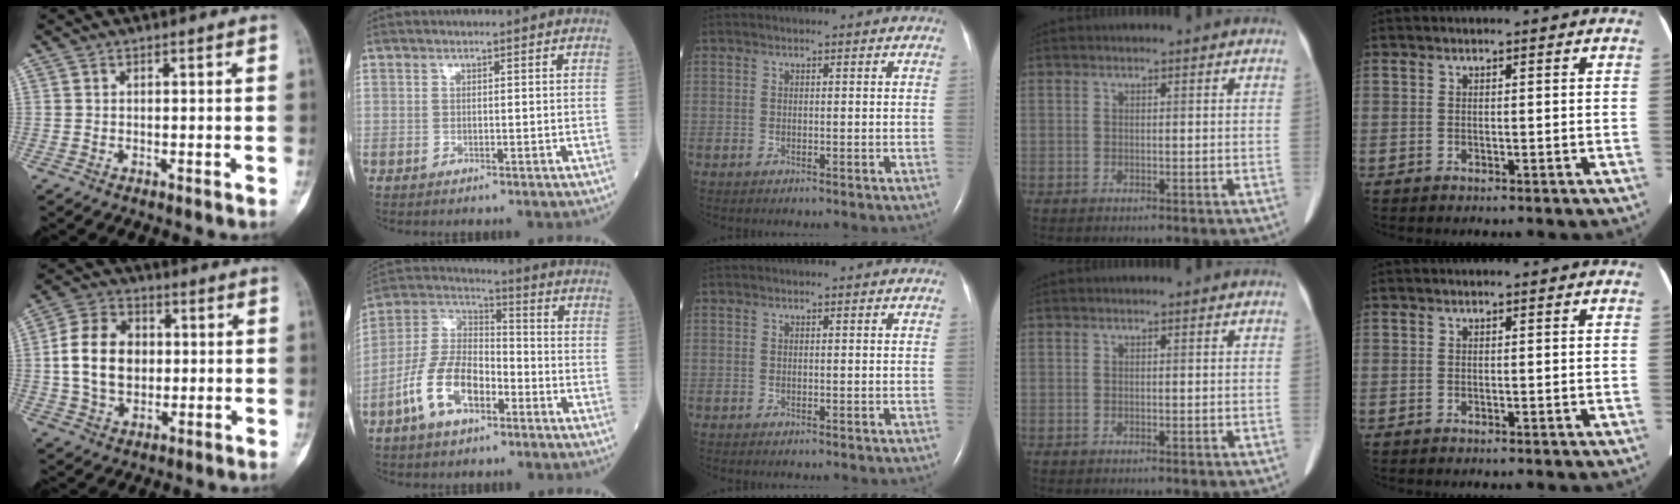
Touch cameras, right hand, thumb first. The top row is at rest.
{"thumb": {"total": 13.0, "force": [0.6, 9.6, 8.7], "torque": [-0.138, 0.013, 0.011]}, "index": {"total": 12.0, "force": [-5.5, 5.9, 8.9], "torque": [-0.199, 0.014, -0.105]}}